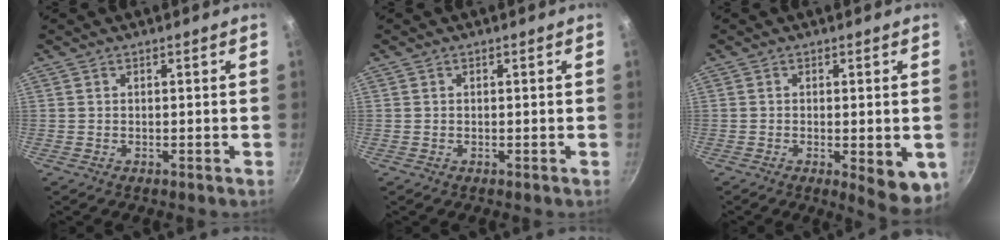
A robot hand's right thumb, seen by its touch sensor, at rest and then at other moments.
{"total": 0.0}
{"total": 8.1, "force": [-2.0, 2.7, 7.4], "torque": [-0.080, -0.005, -0.020]}